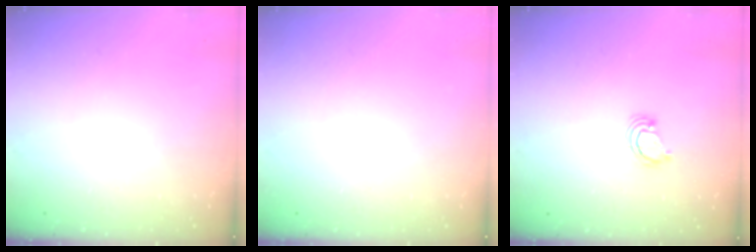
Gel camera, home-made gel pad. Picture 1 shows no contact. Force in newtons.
{"total": 0.0}
{"total": 2.9, "press": 2.8, "slide": 0.3}